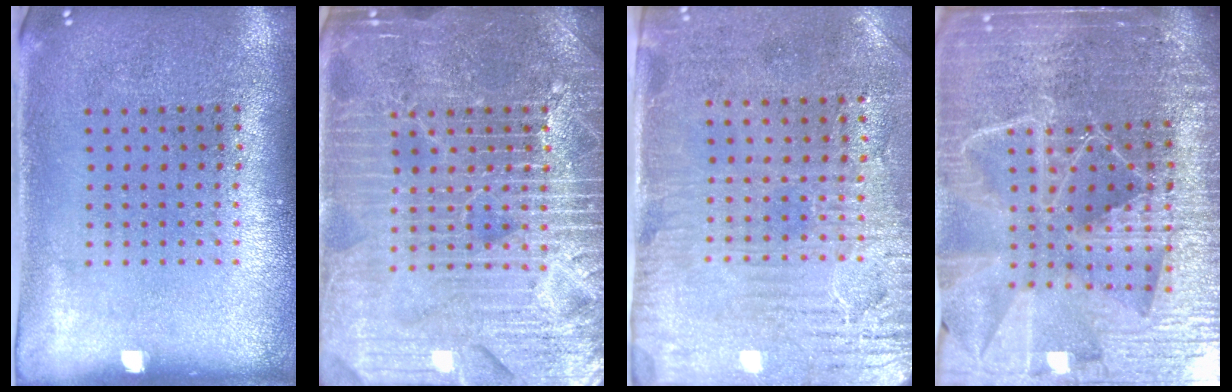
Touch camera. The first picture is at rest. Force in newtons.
{"total": 7.1, "press": 7.1, "slide": 0.8}
{"total": 3.3, "press": 2.7, "slide": 1.8}
{"total": 6.4, "press": 5.6, "slide": 3.3}